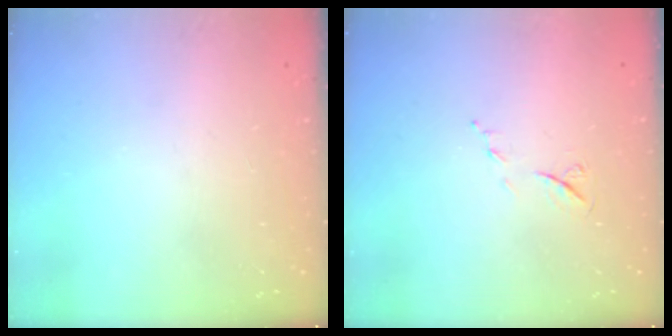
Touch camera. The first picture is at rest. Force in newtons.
{"total": 6.1, "press": 5.9, "slide": 1.5}